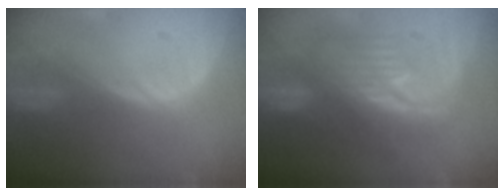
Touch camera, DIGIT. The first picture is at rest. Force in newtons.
{"total": 9.4, "press": 9.4, "slide": 0.6}